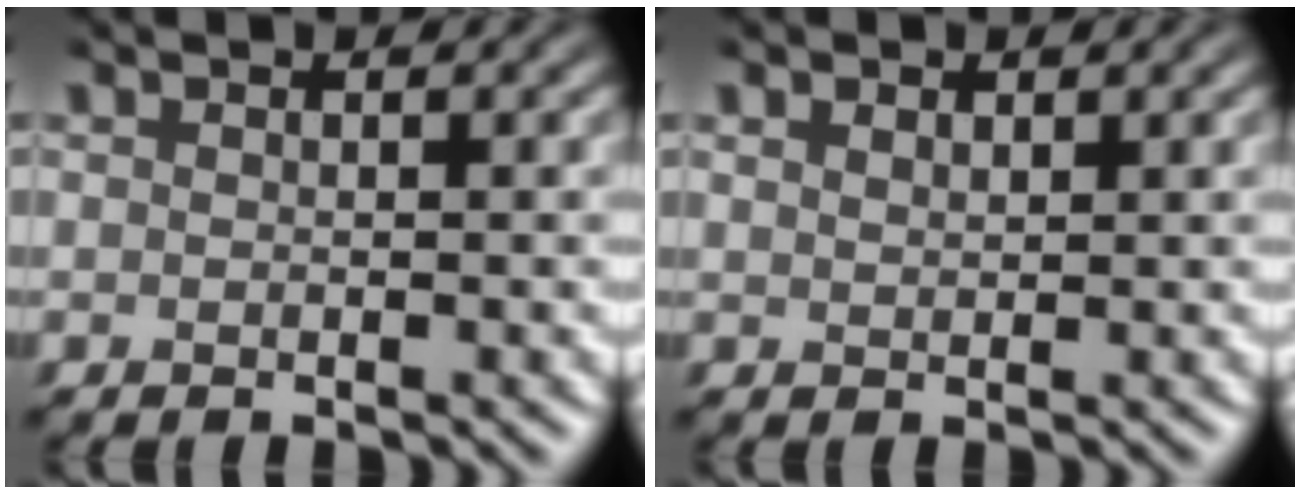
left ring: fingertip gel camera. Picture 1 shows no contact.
{"total": 0.7, "force": [0.7, 0.3, 0.0], "torque": [-0.010, 0.000, 0.016]}